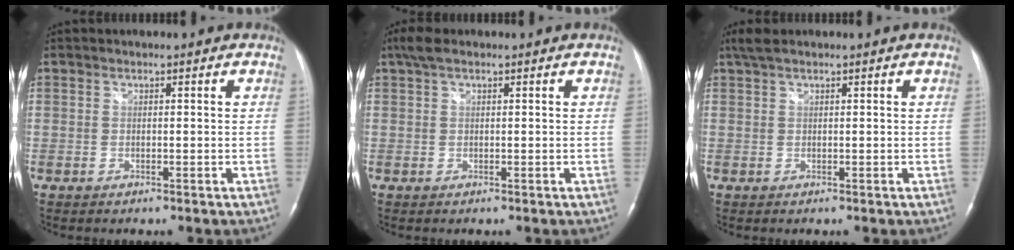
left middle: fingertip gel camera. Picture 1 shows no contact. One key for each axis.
{"total": 2.9, "fx": 1.9, "fy": 0.9, "fz": 2.0, "tx": -0.045, "ty": 0.025, "tz": 0.038}
{"total": 2.3, "fx": 1.7, "fy": 0.4, "fz": 1.5, "tx": -0.036, "ty": 0.020, "tz": 0.036}